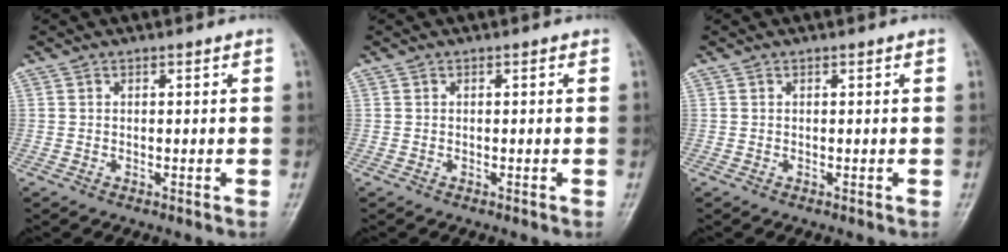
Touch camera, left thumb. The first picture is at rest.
{"total": 0.0}
{"total": 0.0}